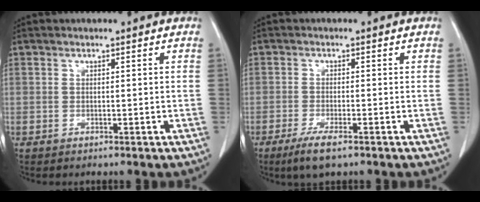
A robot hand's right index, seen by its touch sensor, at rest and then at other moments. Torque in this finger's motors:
{"motor_torque": [0.46, -0.50, 0.19, 0.07]}